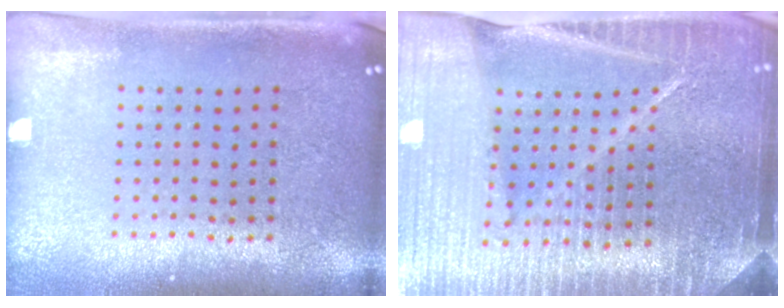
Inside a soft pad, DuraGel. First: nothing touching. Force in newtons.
{"total": 5.8, "press": 5.0, "slide": 2.8}